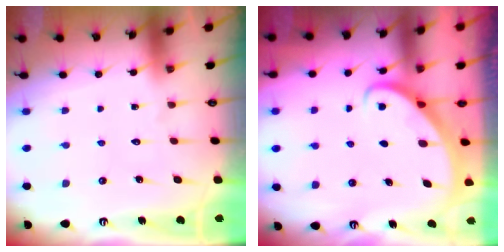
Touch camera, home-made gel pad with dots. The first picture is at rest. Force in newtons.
{"total": 3.0, "press": 3.0, "slide": 0.2}